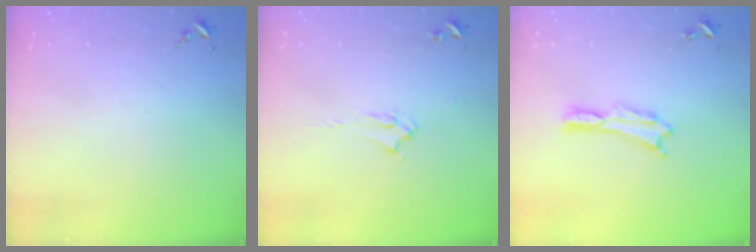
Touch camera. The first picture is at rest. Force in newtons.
{"total": 1.9, "press": 1.9, "slide": 0.3}
{"total": 0.0}